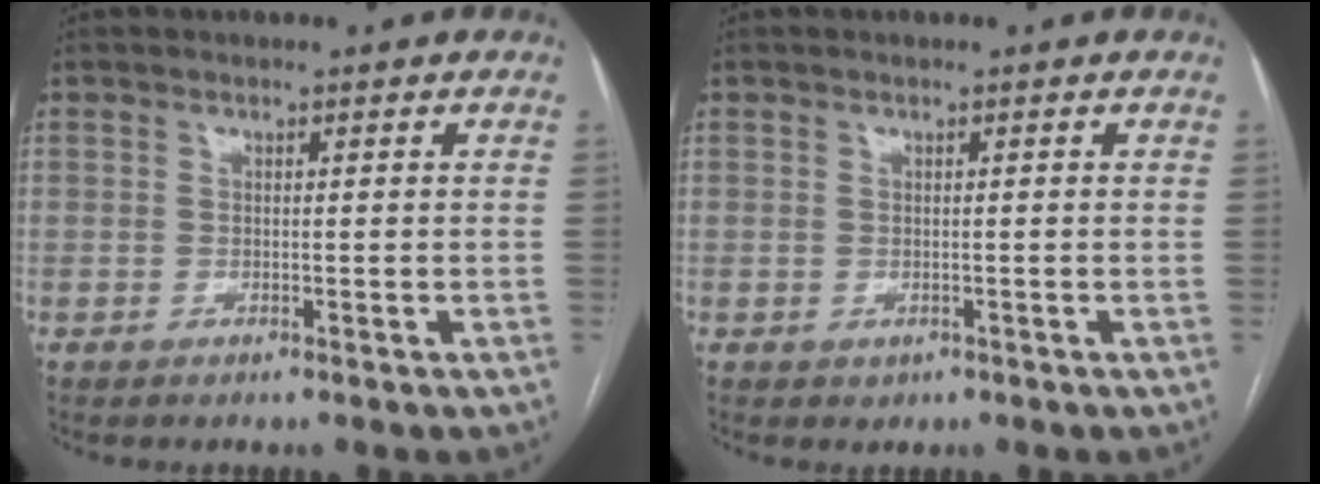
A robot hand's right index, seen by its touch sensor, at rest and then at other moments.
{"total": 0.7, "force": [-0.1, 0.6, 0.3], "torque": [-0.005, 0.000, 0.003]}